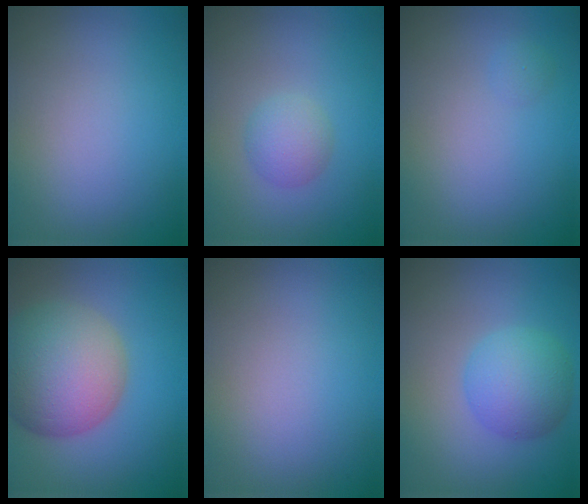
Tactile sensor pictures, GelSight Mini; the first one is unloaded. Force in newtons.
{"total": 2.3, "press": 2.3, "slide": 0.1}
{"total": 0.6, "press": 0.6, "slide": 0.0}
{"total": 10.7, "press": 10.7, "slide": 0.8}
{"total": 0.0}
{"total": 4.8, "press": 4.8, "slide": 0.0}